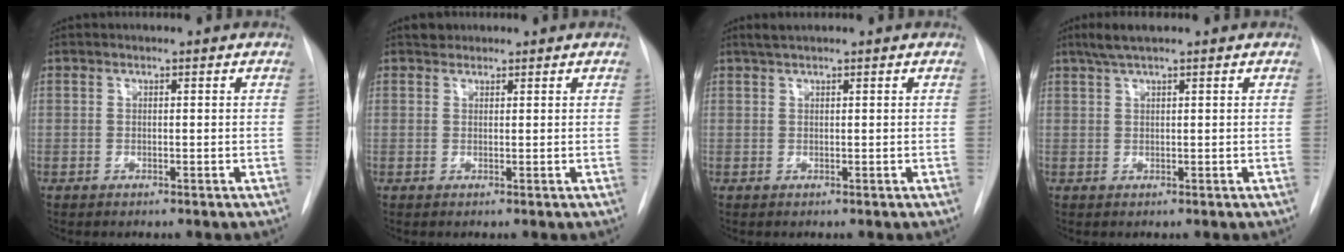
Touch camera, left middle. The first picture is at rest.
{"total": 1.2, "force": [0.9, 0.7, 0.0], "torque": [0.003, 0.004, 0.012]}
{"total": 1.5, "force": [1.2, 0.0, 0.9], "torque": [-0.019, 0.012, 0.025]}
{"total": 3.2, "force": [2.3, 0.1, 2.2], "torque": [-0.049, 0.013, 0.045]}